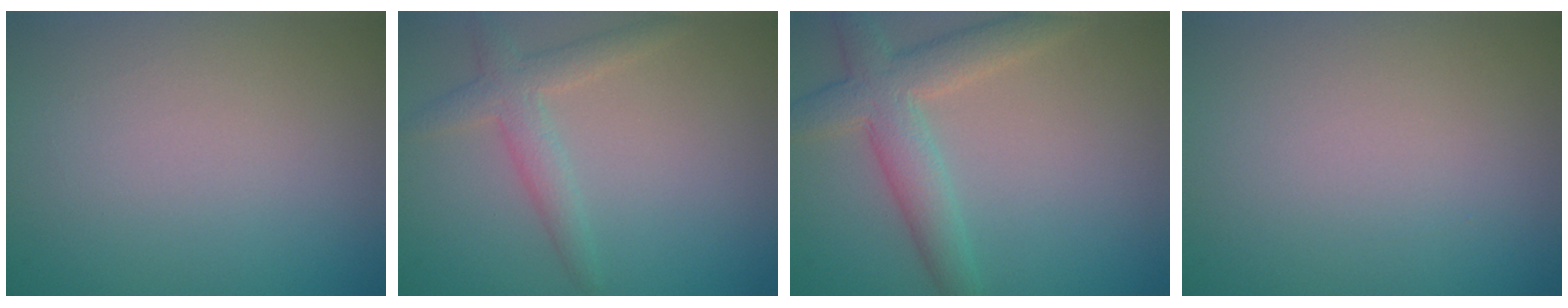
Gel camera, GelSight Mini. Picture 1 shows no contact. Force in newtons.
{"total": 2.6, "press": 2.6, "slide": 0.1}
{"total": 4.8, "press": 4.8, "slide": 0.3}
{"total": 0.0}